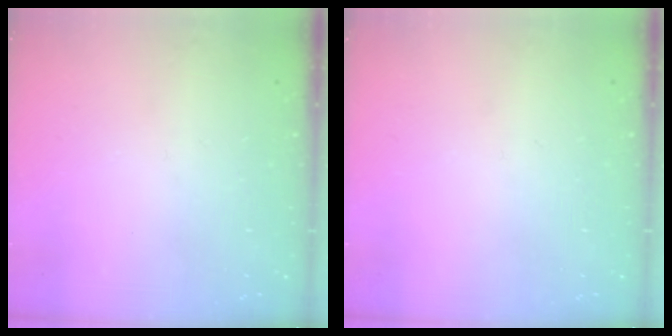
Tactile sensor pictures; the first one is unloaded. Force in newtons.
{"total": 0.0}